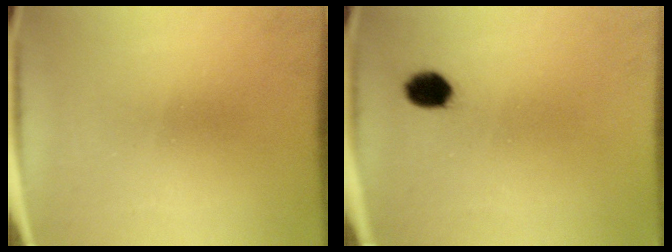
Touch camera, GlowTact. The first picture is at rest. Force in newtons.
{"total": 4.6}